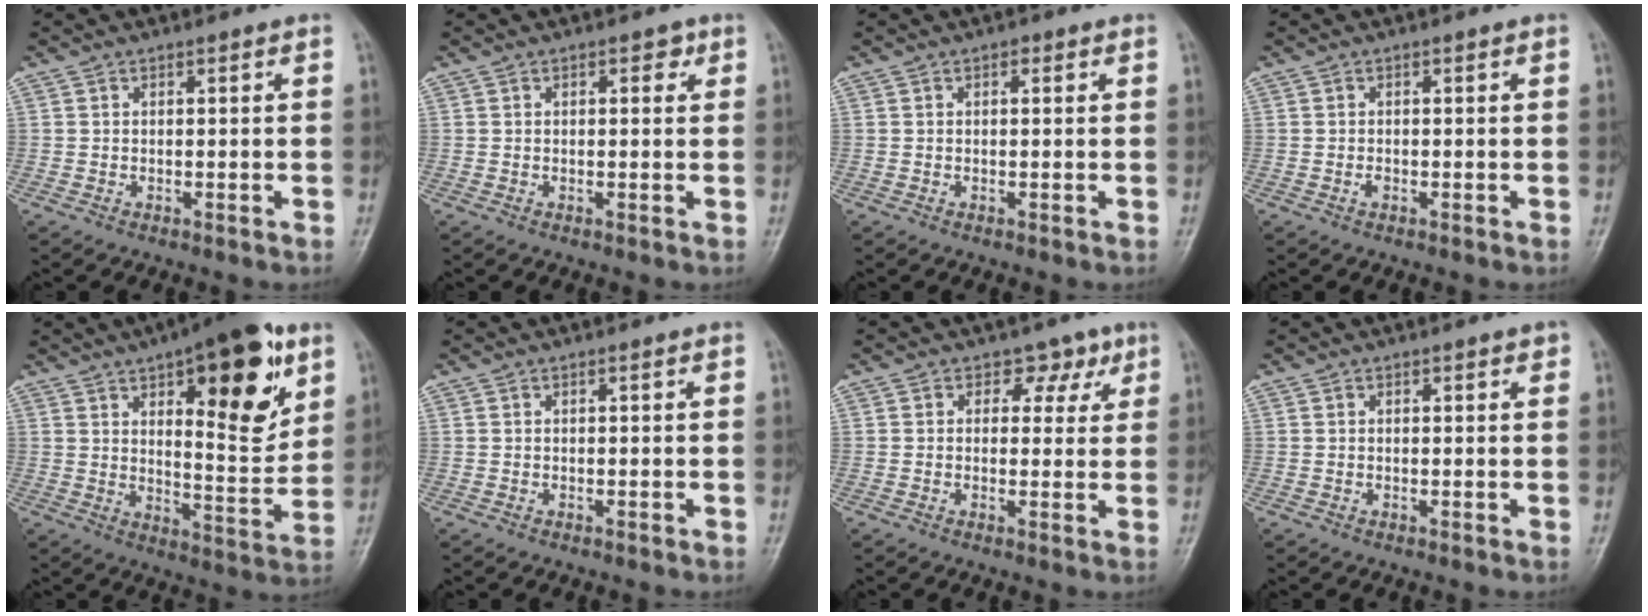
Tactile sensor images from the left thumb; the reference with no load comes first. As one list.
[{"total": 1.8, "force": [0.8, 1.1, 1.2], "torque": [0.000, 0.001, 0.006]}, {"total": 0.9, "force": [0.4, 0.6, 0.6], "torque": [0.000, 0.001, 0.001]}, {"total": 0.6, "force": [-0.3, 0.4, 0.4], "torque": [-0.007, 0.000, -0.007]}, {"total": 20.3, "force": [9.5, 7.7, 16.2], "torque": [-0.182, -0.040, 0.138]}, {"total": 0.0}, {"total": 3.9, "force": [2.0, 3.1, 1.4], "torque": [0.012, -0.005, 0.020]}, {"total": 1.0, "force": [0.6, 0.5, 0.6], "torque": [-0.001, -0.001, 0.004]}]